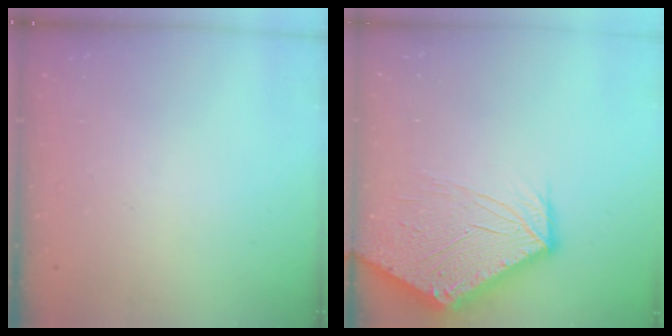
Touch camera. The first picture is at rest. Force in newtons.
{"total": 12.7, "press": 12.6, "slide": 1.7}